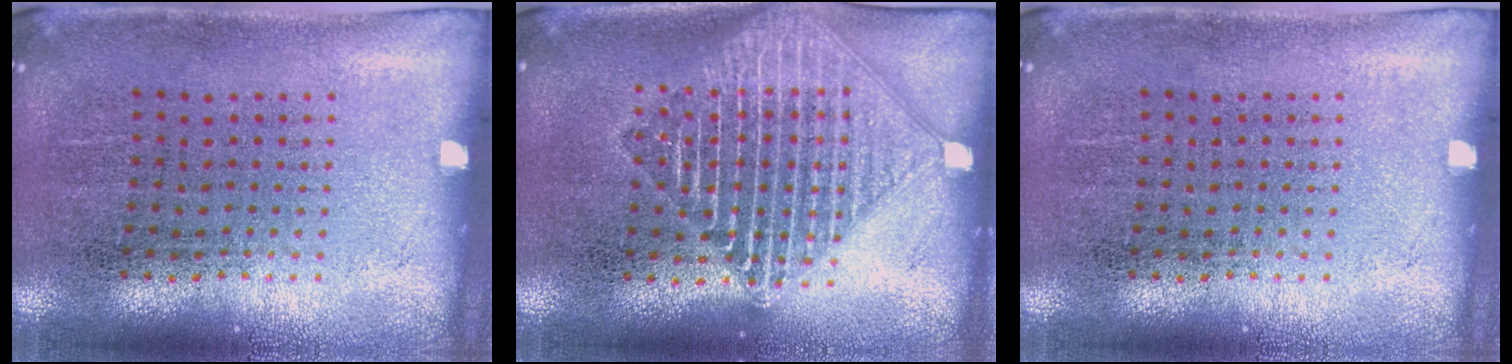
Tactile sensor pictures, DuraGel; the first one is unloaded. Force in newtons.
{"total": 2.6, "press": 2.6, "slide": 0.3}
{"total": 0.0}